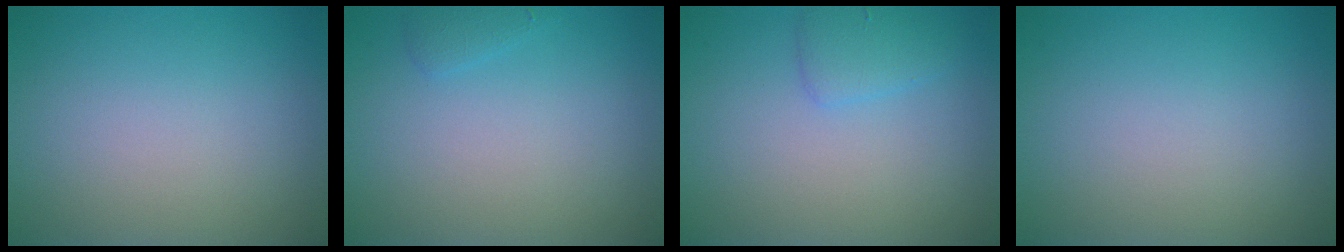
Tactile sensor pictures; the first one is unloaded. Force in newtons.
{"total": 0.8, "press": 0.8, "slide": 0.1}
{"total": 1.9, "press": 1.9, "slide": 0.1}
{"total": 0.0}